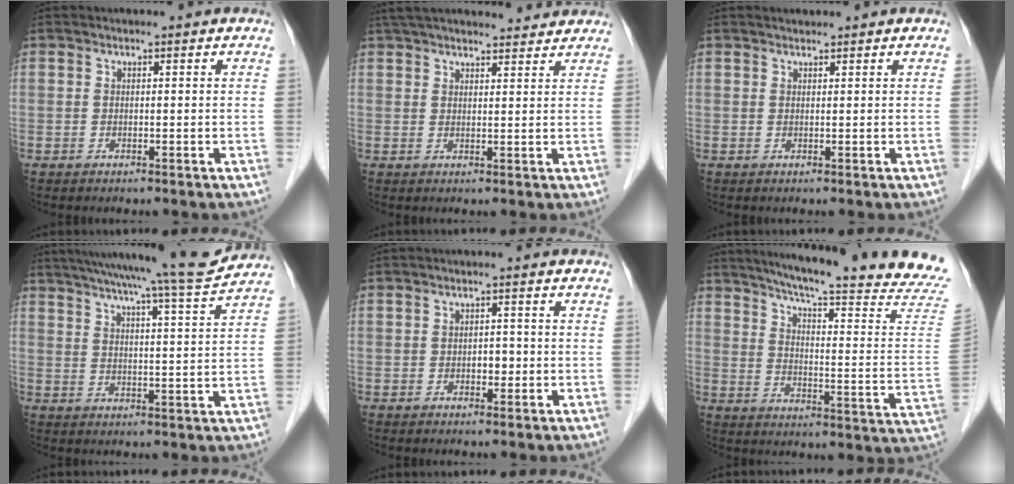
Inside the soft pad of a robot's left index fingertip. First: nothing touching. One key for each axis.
{"total": 15.7, "fx": 14.3, "fy": 2.9, "fz": 5.9, "tx": -0.093, "ty": 0.046, "tz": 0.203}
{"total": 0.9, "fx": 0.8, "fy": 0.2, "fz": 0.2, "tx": -0.012, "ty": 0.006, "tz": 0.017}
{"total": 15.8, "fx": 14.3, "fy": -1.7, "fz": 6.5, "tx": -0.109, "ty": -0.028, "tz": 0.196}
{"total": 1.8, "fx": -0.4, "fy": 1.1, "fz": 1.4, "tx": -0.017, "ty": 0.003, "tz": -0.006}
{"total": 26.3, "fx": 23.3, "fy": 0.0, "fz": 12.3, "tx": -0.181, "ty": -0.088, "tz": 0.285}